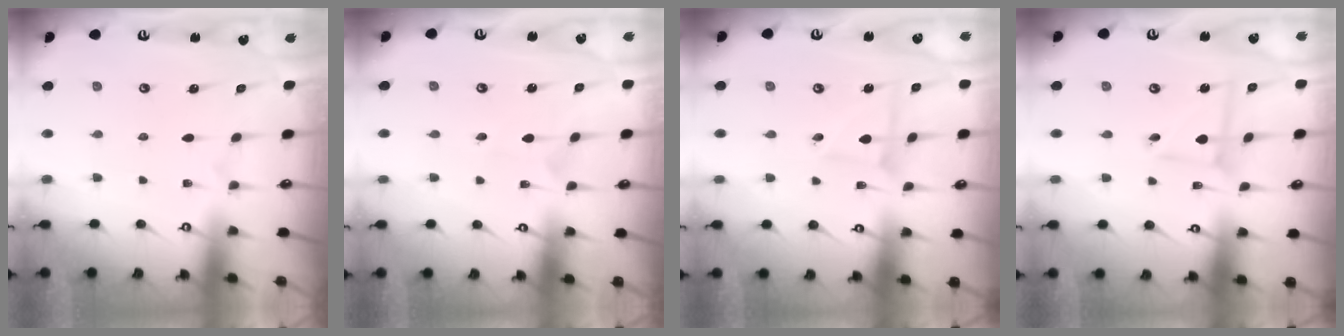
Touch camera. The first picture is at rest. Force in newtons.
{"total": 2.5, "press": 2.5, "slide": 0.1}
{"total": 3.9, "press": 3.9, "slide": 0.4}
{"total": 4.6, "press": 4.5, "slide": 0.4}